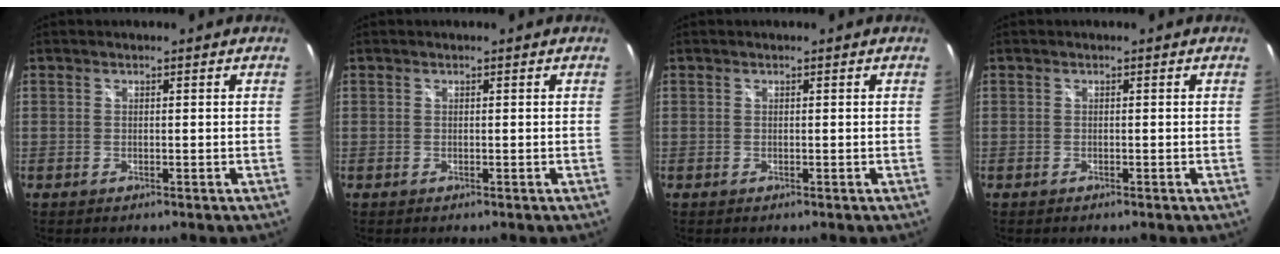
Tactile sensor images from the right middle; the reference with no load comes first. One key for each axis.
{"total": 0.0}
{"total": 0.0}
{"total": 0.0}